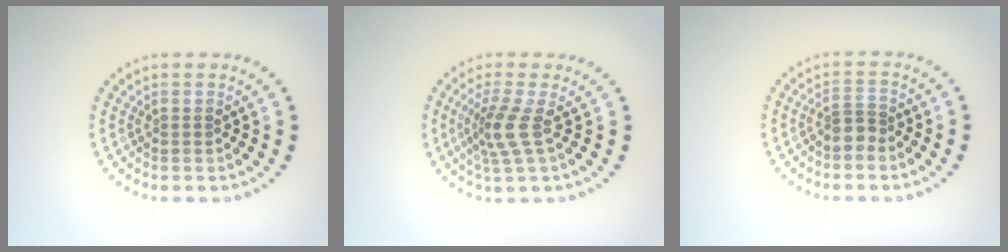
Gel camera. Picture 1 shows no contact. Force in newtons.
{"total": 2.9, "press": 2.1, "slide": 2.0}
{"total": 1.9, "press": 1.5, "slide": 1.1}